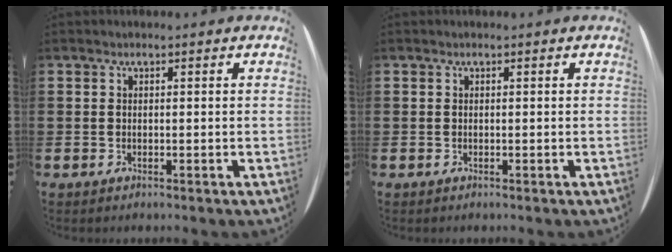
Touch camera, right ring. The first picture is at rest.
{"total": 0.0}